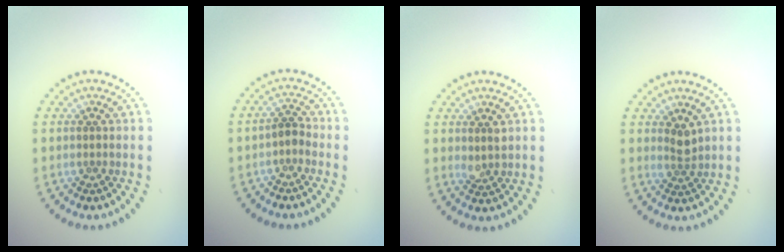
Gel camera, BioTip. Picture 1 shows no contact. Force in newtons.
{"total": 1.2, "press": 1.0, "slide": 0.7}
{"total": 1.7, "press": 1.6, "slide": 0.5}
{"total": 1.6, "press": 1.2, "slide": 1.1}